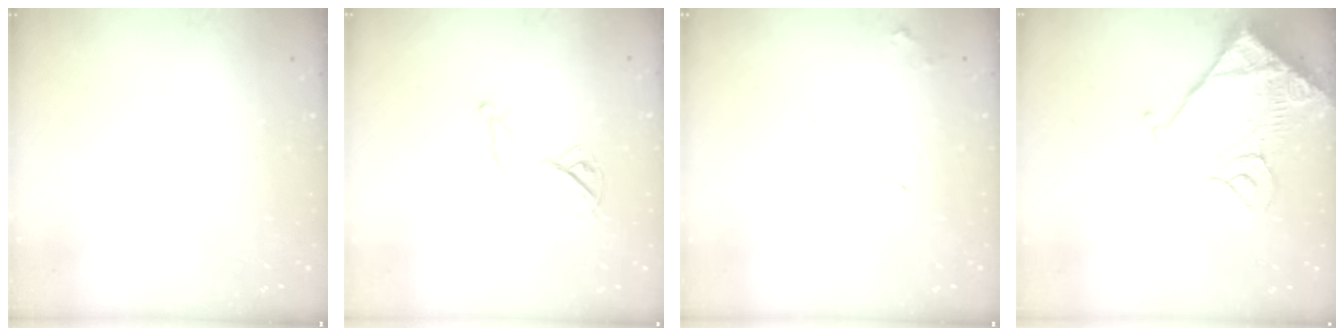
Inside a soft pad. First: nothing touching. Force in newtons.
{"total": 11.3, "press": 11.3, "slide": 0.5}
{"total": 7.6, "press": 7.6, "slide": 0.6}
{"total": 17.1, "press": 17.0, "slide": 1.8}